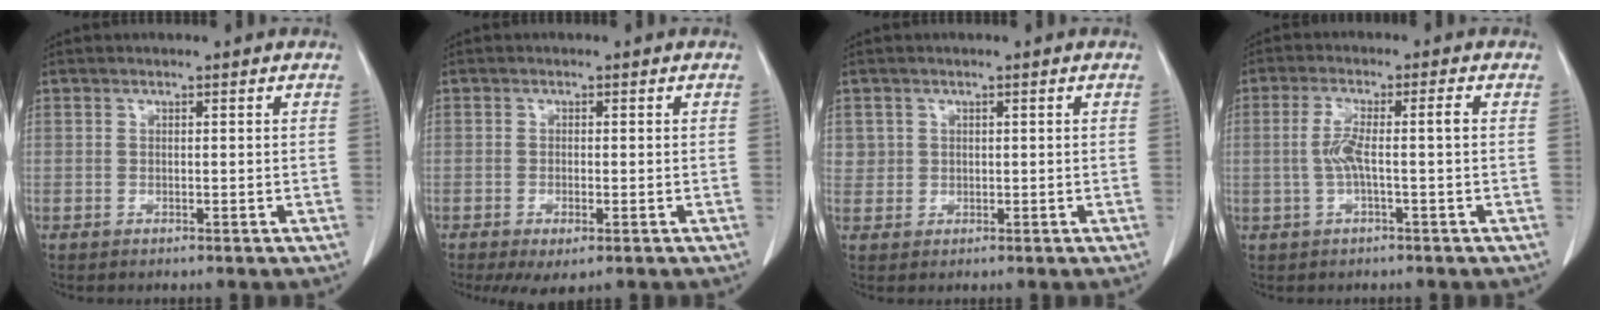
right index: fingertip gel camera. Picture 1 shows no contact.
{"total": 3.7, "force": [-1.8, 1.0, 3.0], "torque": [-0.048, -0.009, -0.019]}
{"total": 1.9, "force": [0.6, 1.8, 0.0], "torque": [0.014, 0.003, 0.006]}
{"total": 4.8, "force": [-0.4, 0.2, 4.7], "torque": [-0.103, 0.018, -0.006]}